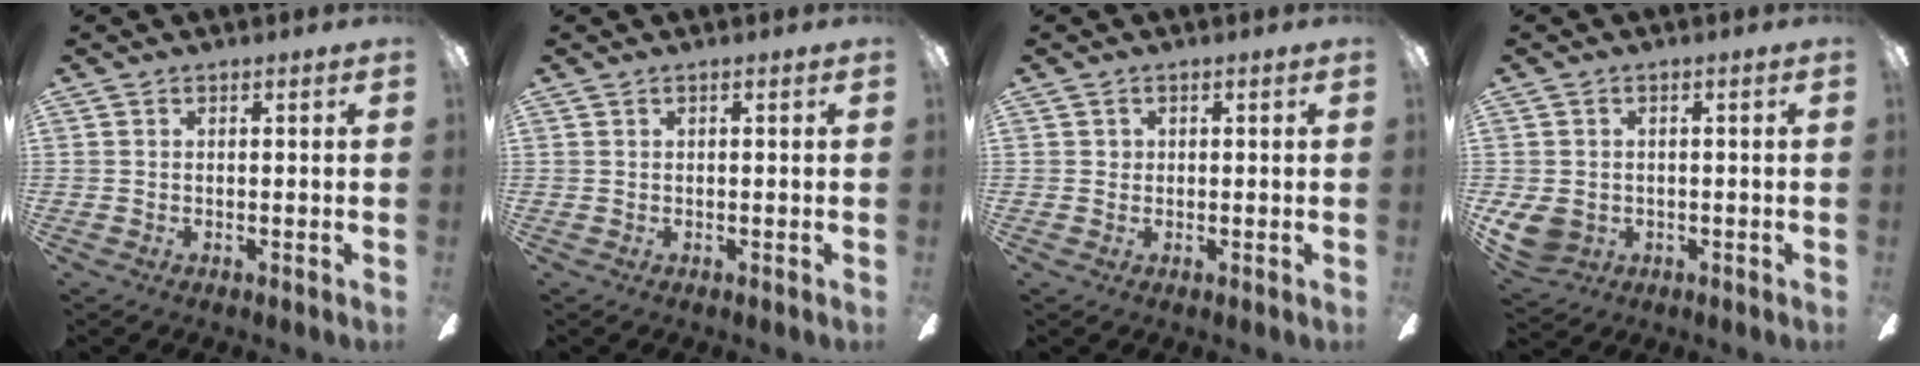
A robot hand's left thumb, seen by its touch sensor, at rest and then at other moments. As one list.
[{"total": 0.0}, {"total": 1.1, "force": [0.1, 1.1, 0.1], "torque": [-0.003, 0.006, 0.000]}, {"total": 5.7, "force": [-1.0, 4.9, 2.8], "torque": [-0.068, 0.006, -0.020]}]